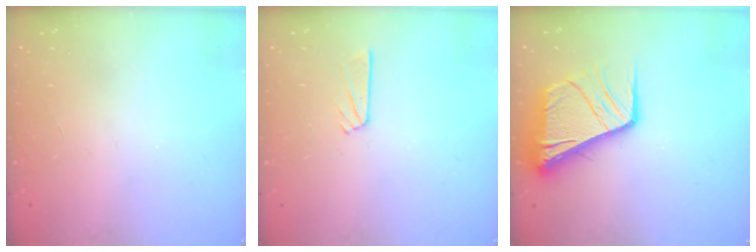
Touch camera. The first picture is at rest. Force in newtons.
{"total": 3.0, "press": 3.0, "slide": 0.3}
{"total": 15.9, "press": 15.7, "slide": 1.8}